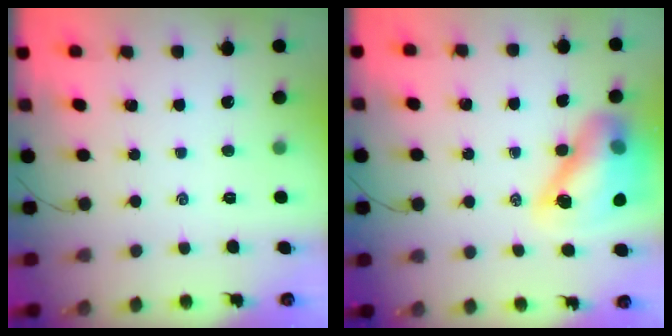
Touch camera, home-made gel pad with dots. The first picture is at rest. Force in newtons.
{"total": 15.5, "press": 14.9, "slide": 4.1}